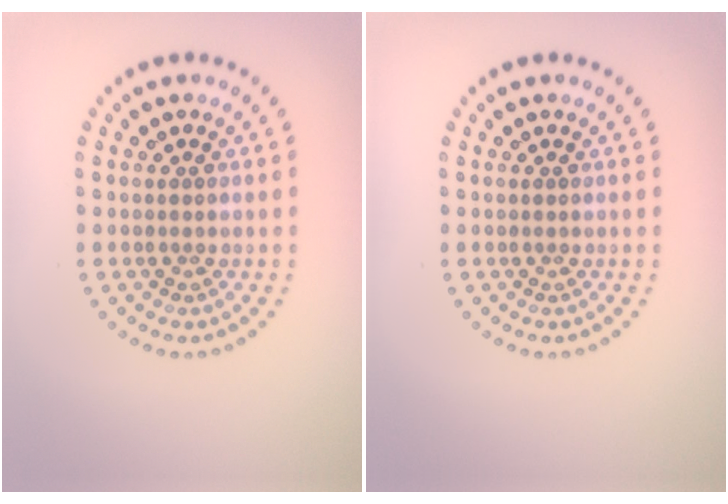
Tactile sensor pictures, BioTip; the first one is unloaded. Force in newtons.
{"total": 0.0}